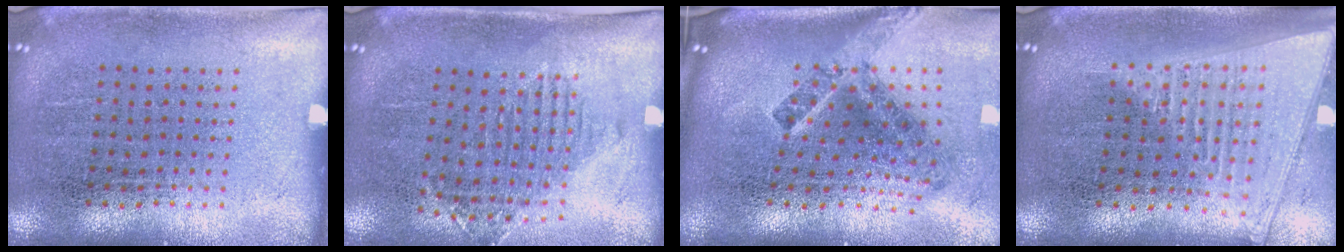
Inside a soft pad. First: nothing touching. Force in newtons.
{"total": 1.2, "press": 1.1, "slide": 0.5}
{"total": 2.9, "press": 1.7, "slide": 2.4}
{"total": 2.0, "press": 1.7, "slide": 1.0}